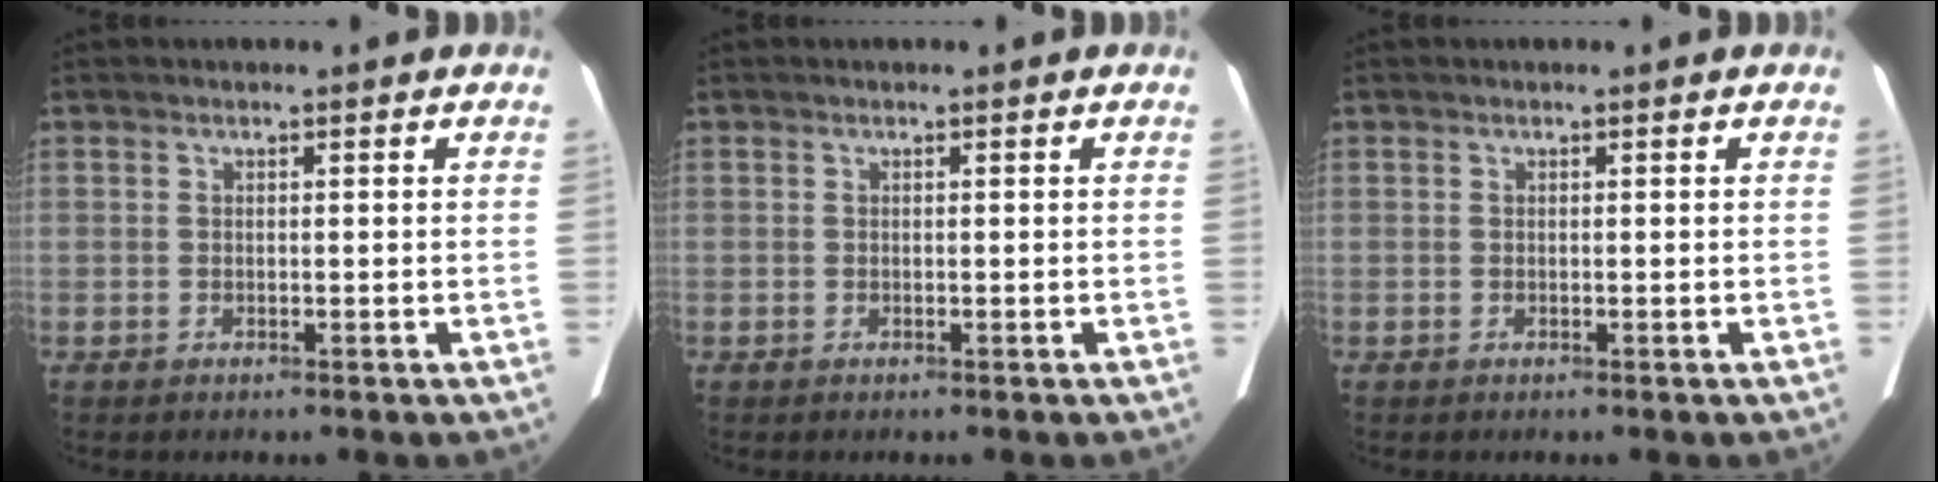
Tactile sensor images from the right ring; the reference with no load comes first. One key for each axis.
{"total": 0.0}
{"total": 0.0}